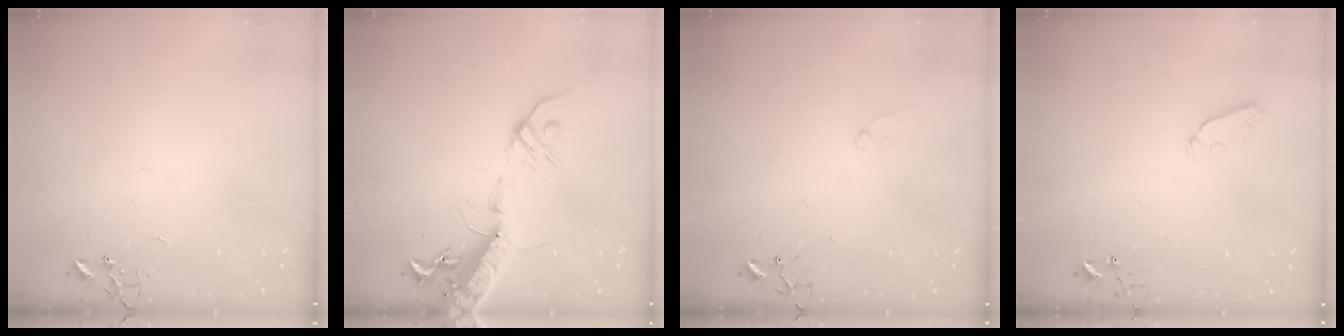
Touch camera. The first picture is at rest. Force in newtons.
{"total": 16.2, "press": 15.8, "slide": 3.4}
{"total": 7.5, "press": 7.5, "slide": 0.7}
{"total": 5.0, "press": 5.0, "slide": 0.4}